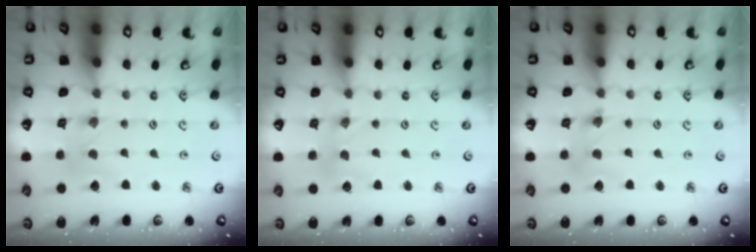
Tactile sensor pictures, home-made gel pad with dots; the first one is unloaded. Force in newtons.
{"total": 1.2, "press": 1.1, "slide": 0.3}
{"total": 2.9, "press": 2.9, "slide": 0.3}